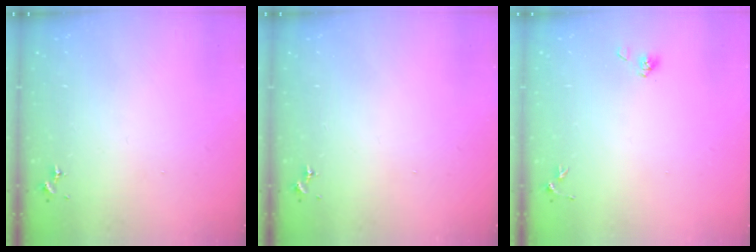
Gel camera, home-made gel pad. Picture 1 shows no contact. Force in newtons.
{"total": 0.0}
{"total": 4.2, "press": 3.9, "slide": 1.6}